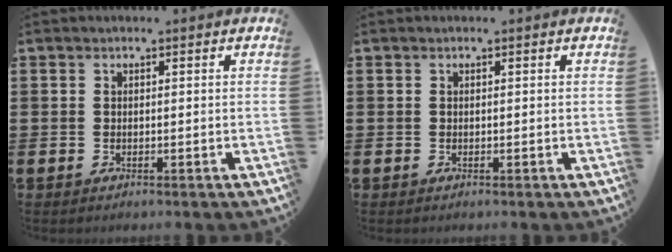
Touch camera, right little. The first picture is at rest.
{"total": 0.0}